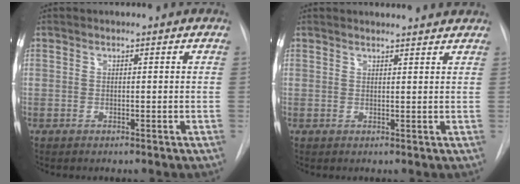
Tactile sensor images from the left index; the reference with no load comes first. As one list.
[{"total": 5.4, "force": [5.2, 0.6, 1.1], "torque": [-0.013, 0.005, 0.044]}]